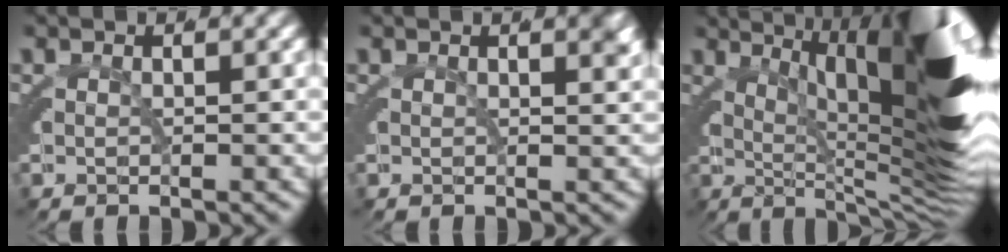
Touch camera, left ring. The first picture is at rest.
{"total": 1.4, "force": [0.5, 0.1, 1.4], "torque": [-0.007, 0.002, 0.008]}
{"total": 22.7, "force": [3.6, 7.5, 21.1], "torque": [-0.234, 0.022, 0.041]}